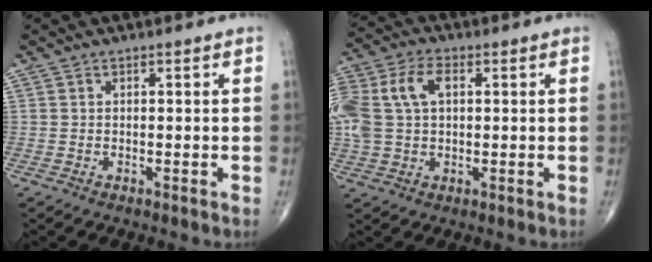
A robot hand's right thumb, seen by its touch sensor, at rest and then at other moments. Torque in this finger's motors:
{"motor_torque": [0.27, 0.28, 1.06, 0.48, 0.22]}